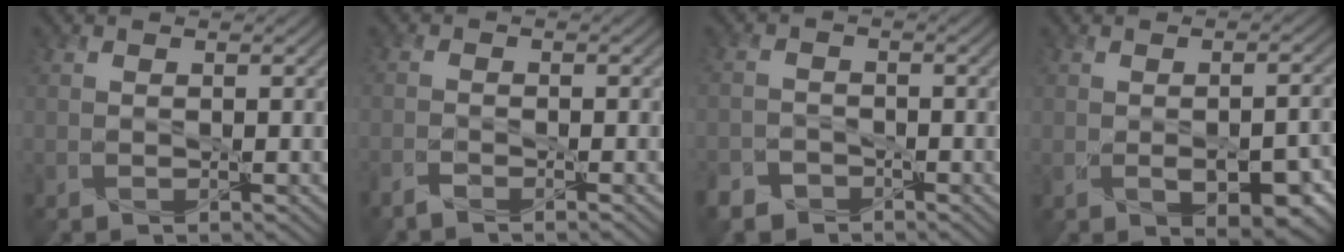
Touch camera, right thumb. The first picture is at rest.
{"total": 1.9, "force": [-1.7, 0.2, 0.7], "torque": [-0.016, -0.004, -0.039]}
{"total": 3.3, "force": [-2.7, 1.9, 0.5], "torque": [-0.008, 0.000, -0.055]}
{"total": 6.5, "force": [-2.0, 3.4, 5.1], "torque": [-0.078, -0.022, -0.015]}